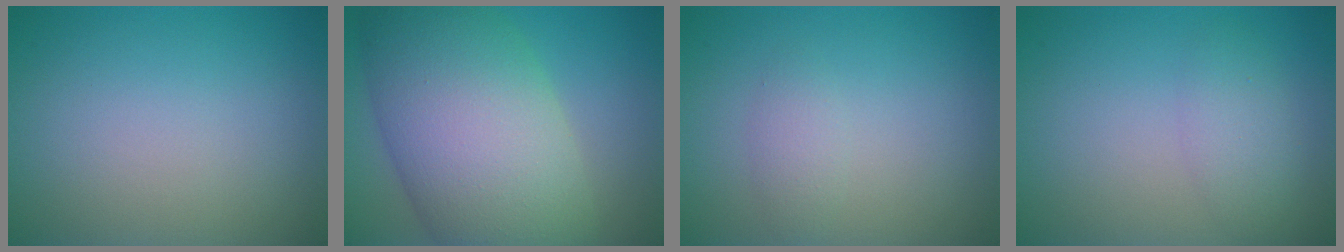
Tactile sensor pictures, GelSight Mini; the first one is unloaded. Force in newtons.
{"total": 13.8, "press": 13.8, "slide": 0.7}
{"total": 1.3, "press": 1.3, "slide": 0.1}
{"total": 2.2, "press": 2.2, "slide": 0.1}